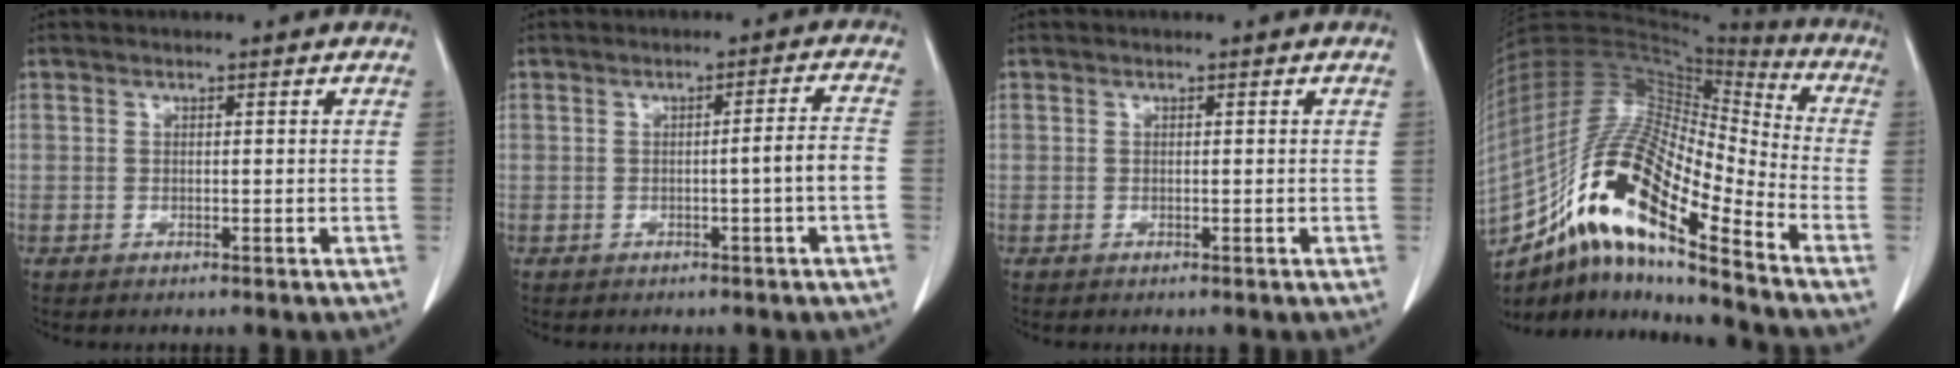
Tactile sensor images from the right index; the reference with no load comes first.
{"total": 3.8, "force": [-1.1, -0.6, 3.6], "torque": [-0.053, 0.005, -0.017]}
{"total": 0.0}
{"total": 22.2, "force": [-13.7, 4.1, 17.0], "torque": [-0.354, -0.004, -0.249]}